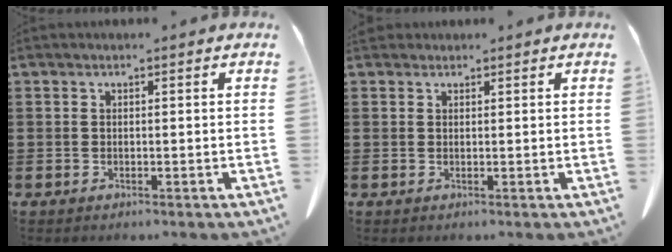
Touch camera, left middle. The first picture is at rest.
{"total": 1.0, "force": [0.8, 0.4, 0.2], "torque": [-0.007, 0.002, 0.017]}